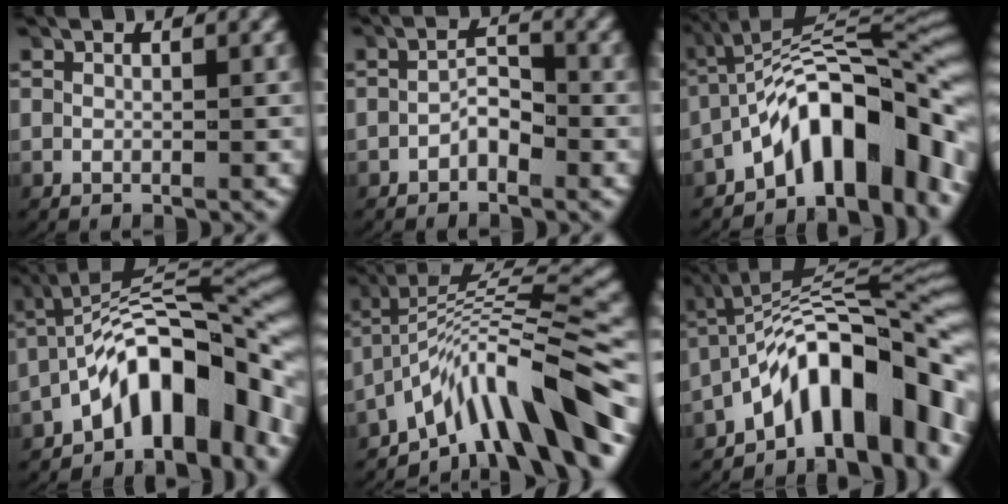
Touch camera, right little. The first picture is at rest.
{"total": 1.8, "force": [-1.2, 0.8, 1.2], "torque": [-0.020, -0.001, -0.022]}
{"total": 9.8, "force": [-2.6, 4.6, 8.3], "torque": [-0.132, 0.006, -0.036]}
{"total": 8.9, "force": [-2.4, 3.9, 7.7], "torque": [-0.123, 0.009, -0.034]}
{"total": 9.1, "force": [-2.9, 3.2, 8.0], "torque": [-0.132, 0.003, -0.041]}
{"total": 11.0, "force": [-2.8, 5.3, 9.3], "torque": [-0.147, 0.000, -0.036]}